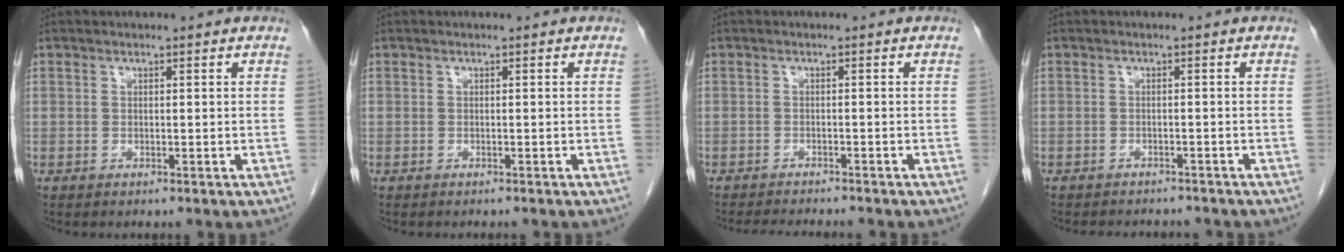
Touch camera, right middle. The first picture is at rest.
{"total": 1.2, "force": [-1.1, 0.2, 0.4], "torque": [-0.008, -0.001, -0.012]}
{"total": 6.6, "force": [-6.2, 0.7, 2.3], "torque": [-0.032, -0.013, -0.089]}
{"total": 5.6, "force": [-5.3, 1.6, 1.2], "torque": [-0.016, -0.003, -0.064]}